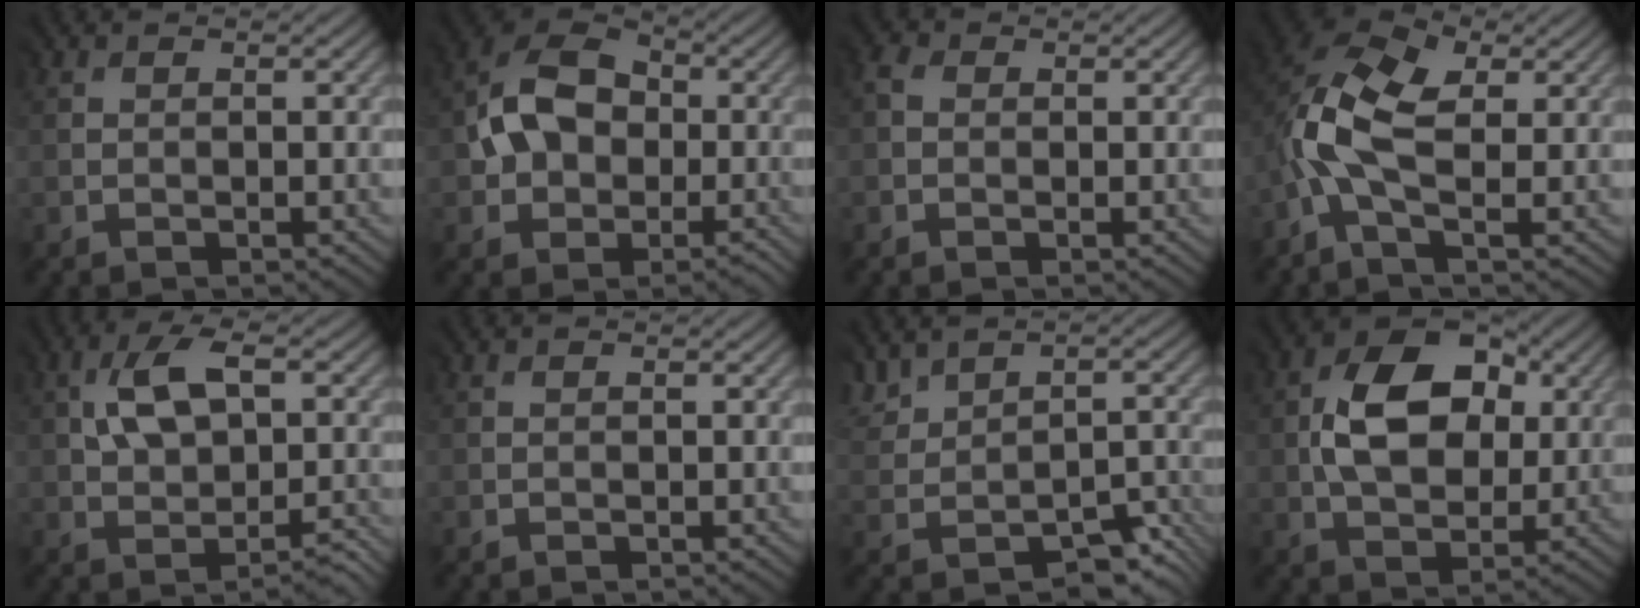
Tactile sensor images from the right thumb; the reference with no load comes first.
{"total": 9.0, "force": [0.3, 7.1, 5.5], "torque": [-0.109, 0.022, -0.009]}
{"total": 2.3, "force": [0.2, 1.9, 1.3], "torque": [-0.033, 0.002, -0.001]}
{"total": 9.0, "force": [0.6, 4.7, 7.7], "torque": [-0.173, 0.010, -0.001]}
{"total": 6.1, "force": [0.9, 3.4, 5.0], "torque": [-0.096, 0.016, 0.014]}
{"total": 0.0}
{"total": 3.4, "force": [0.4, 3.0, 1.5], "torque": [-0.019, -0.006, 0.014]}
{"total": 9.7, "force": [2.2, 6.6, 6.8], "torque": [-0.132, 0.011, 0.034]}